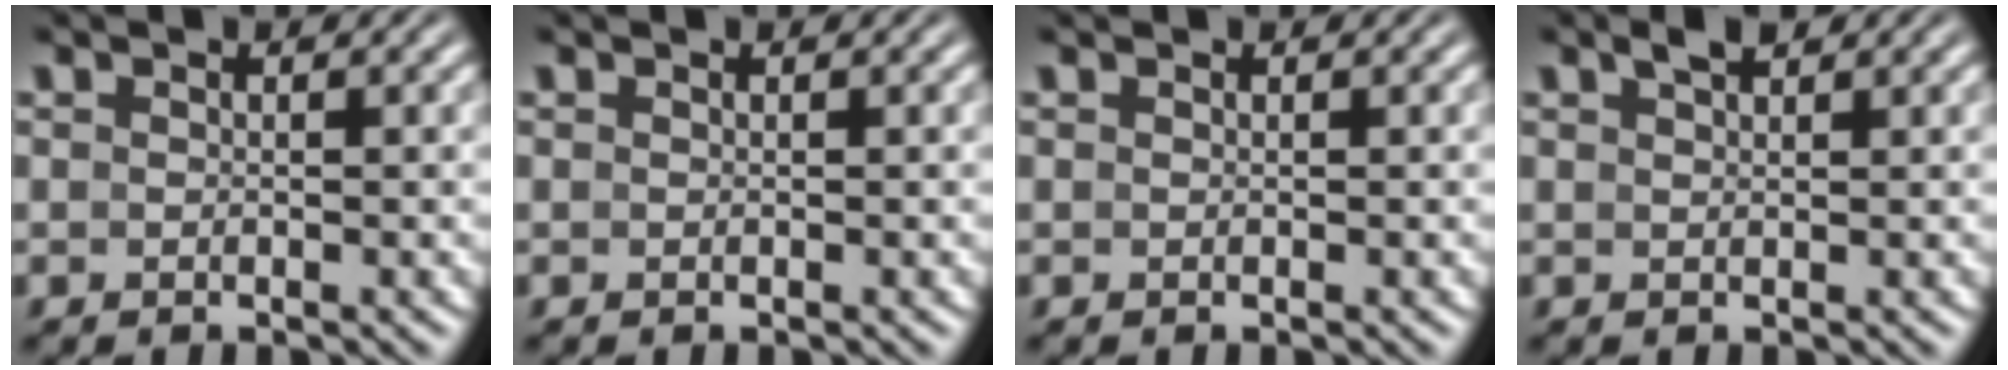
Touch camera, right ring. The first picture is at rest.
{"total": 0.0}
{"total": 0.0}
{"total": 1.3, "force": [1.1, -0.4, 0.6], "torque": [-0.005, 0.002, 0.024]}